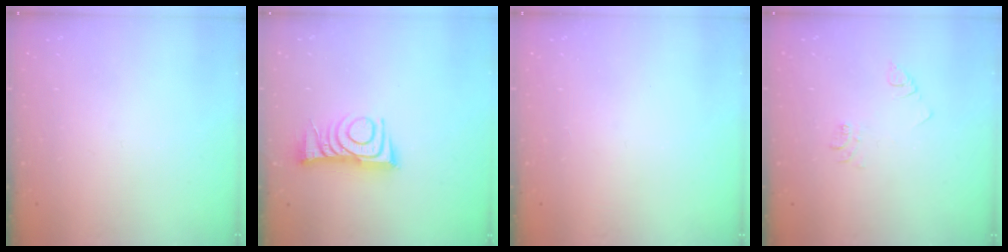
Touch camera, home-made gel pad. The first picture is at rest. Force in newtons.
{"total": 10.3, "press": 10.3, "slide": 0.6}
{"total": 3.4, "press": 3.3, "slide": 0.5}
{"total": 3.6, "press": 3.6, "slide": 0.6}